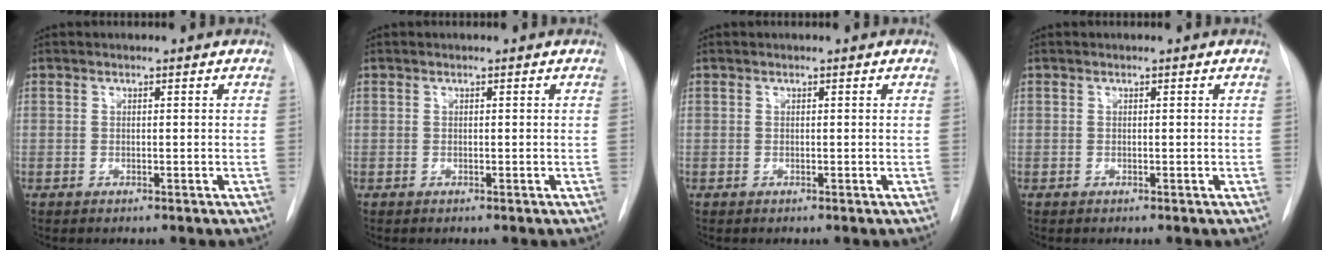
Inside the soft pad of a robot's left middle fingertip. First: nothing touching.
{"total": 0.0}
{"total": 0.0}
{"total": 0.0}